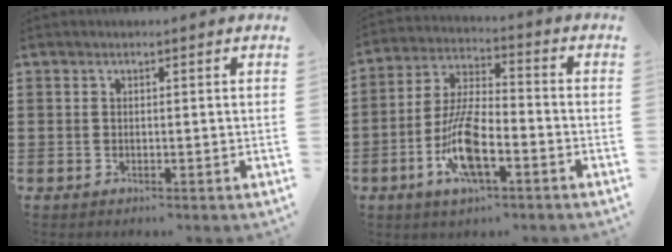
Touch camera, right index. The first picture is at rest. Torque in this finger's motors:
{"motor_torque": [2.14, 0.00, 1.05, 0.21]}